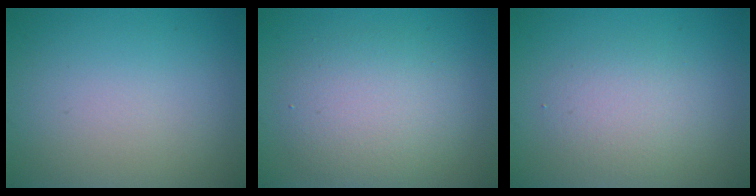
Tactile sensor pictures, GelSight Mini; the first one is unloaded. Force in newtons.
{"total": 5.5, "press": 5.5, "slide": 0.4}
{"total": 2.7, "press": 2.7, "slide": 0.2}